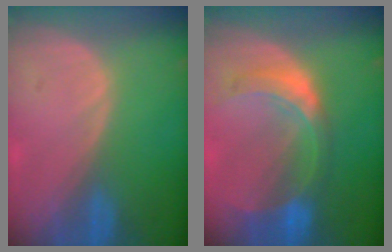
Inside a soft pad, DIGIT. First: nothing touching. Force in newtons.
{"total": 7.8, "press": 6.9, "slide": 3.6}